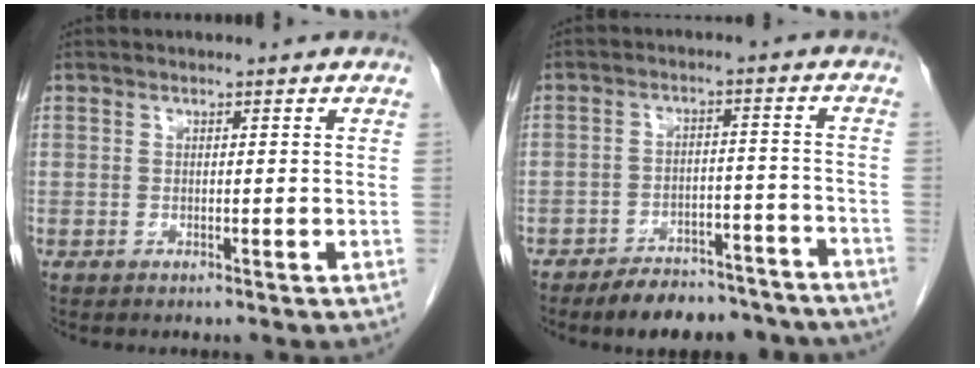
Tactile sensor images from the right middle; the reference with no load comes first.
{"total": 12.3, "force": [-10.8, 4.1, 4.3], "torque": [-0.038, 0.018, -0.144]}